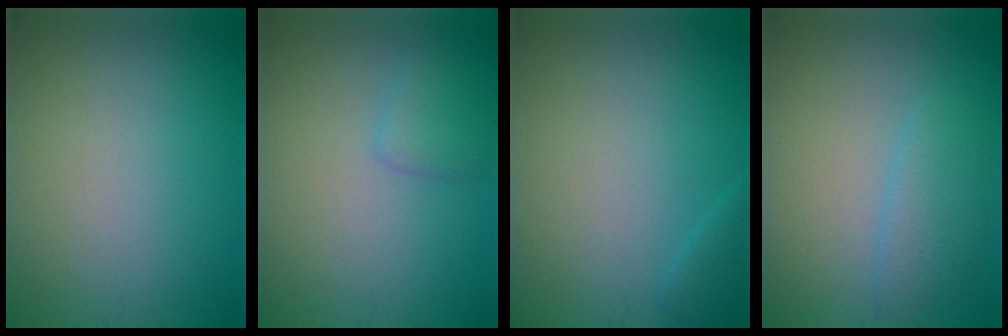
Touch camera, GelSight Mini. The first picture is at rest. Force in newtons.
{"total": 1.6, "press": 1.6, "slide": 0.0}
{"total": 1.1, "press": 1.1, "slide": 0.1}
{"total": 2.7, "press": 2.7, "slide": 0.2}